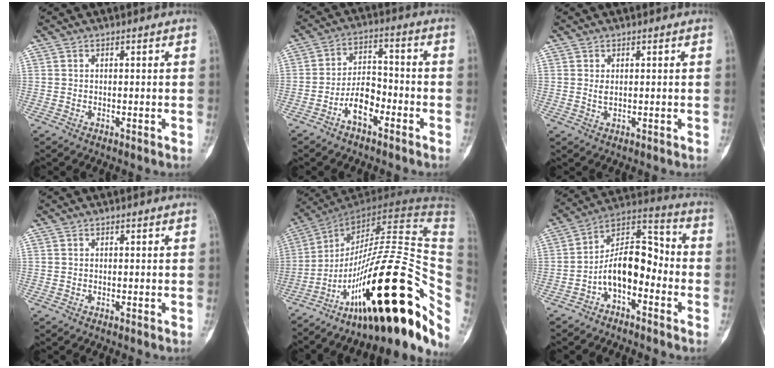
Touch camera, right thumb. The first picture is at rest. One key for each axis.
{"total": 7.4, "fx": -4.0, "fy": 3.7, "fz": 5.1, "tx": -0.081, "ty": 0.039, "tz": -0.077}
{"total": 1.1, "fx": 0.3, "fy": 0.6, "fz": 1.0, "tx": -0.016, "ty": -0.003, "tz": 0.008}
{"total": 0.0}
{"total": 34.1, "fx": -12.8, "fy": 10.8, "fz": 29.7, "tx": -0.369, "ty": 0.084, "tz": -0.197}
{"total": 12.0, "fx": -4.0, "fy": 6.5, "fz": 9.3, "tx": -0.140, "ty": 0.073, "tz": -0.080}